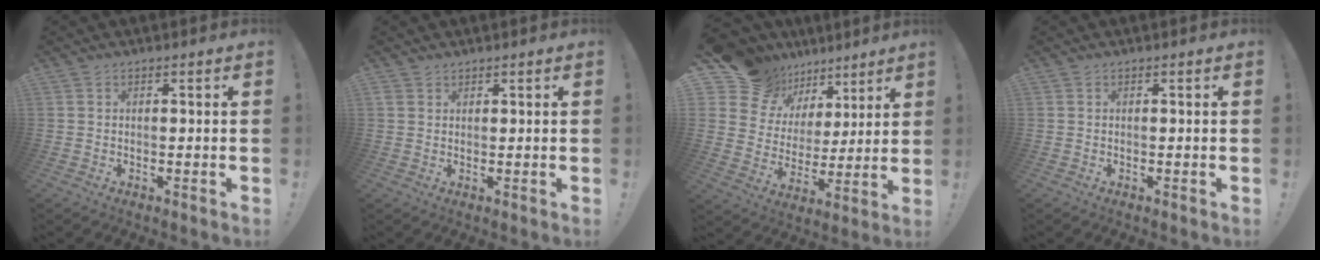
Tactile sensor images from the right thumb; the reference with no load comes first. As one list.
[{"total": 1.6, "force": [1.2, 1.1, 0.3], "torque": [-0.007, -0.003, 0.022]}, {"total": 13.2, "force": [9.7, 8.6, 2.6], "torque": [-0.060, -0.074, 0.189]}, {"total": 0.0}]